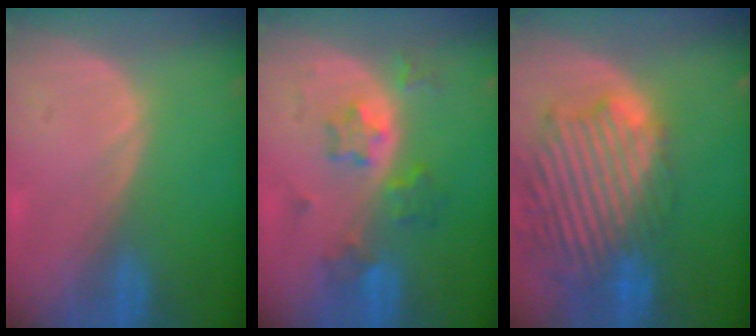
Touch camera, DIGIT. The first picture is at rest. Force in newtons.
{"total": 5.7, "press": 5.4, "slide": 1.8}
{"total": 13.9, "press": 11.9, "slide": 7.2}